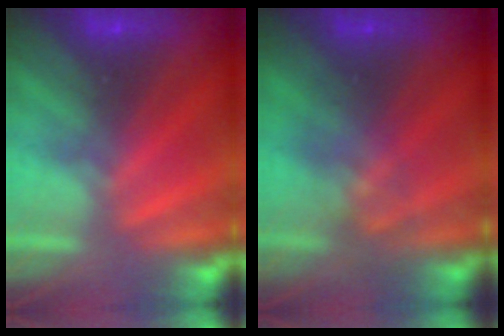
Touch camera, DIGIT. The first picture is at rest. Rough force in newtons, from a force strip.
{"total": 2.3}